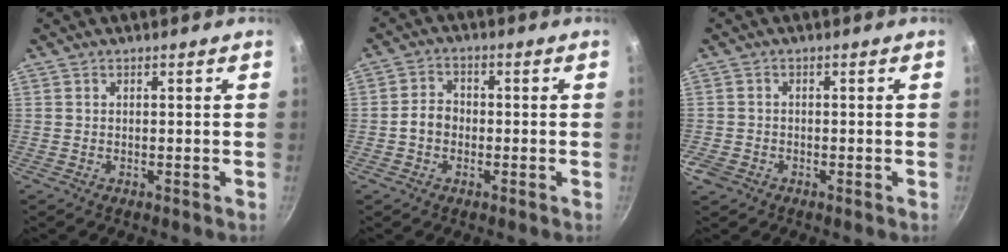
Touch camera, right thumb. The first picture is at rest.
{"total": 4.4, "force": [-1.0, 3.6, 2.4], "torque": [-0.032, 0.018, -0.025]}
{"total": 2.6, "force": [-1.3, 1.9, 1.1], "torque": [-0.020, 0.004, -0.026]}